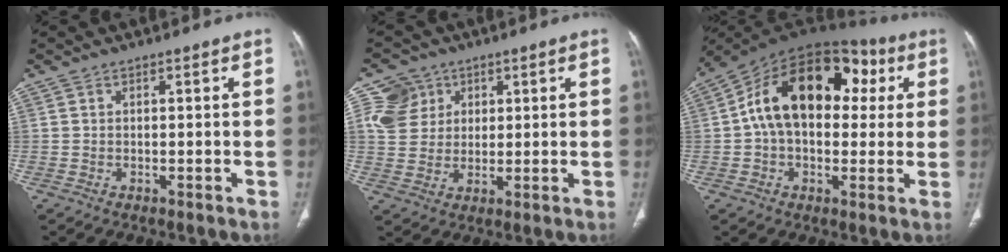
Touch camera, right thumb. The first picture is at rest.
{"total": 8.0, "force": [3.0, 7.1, 2.2], "torque": [-0.016, -0.003, 0.059]}
{"total": 21.2, "force": [3.9, 13.5, 15.8], "torque": [-0.228, 0.043, 0.050]}